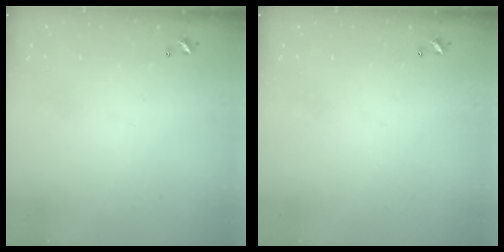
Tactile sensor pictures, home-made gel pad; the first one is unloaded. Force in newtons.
{"total": 0.0}